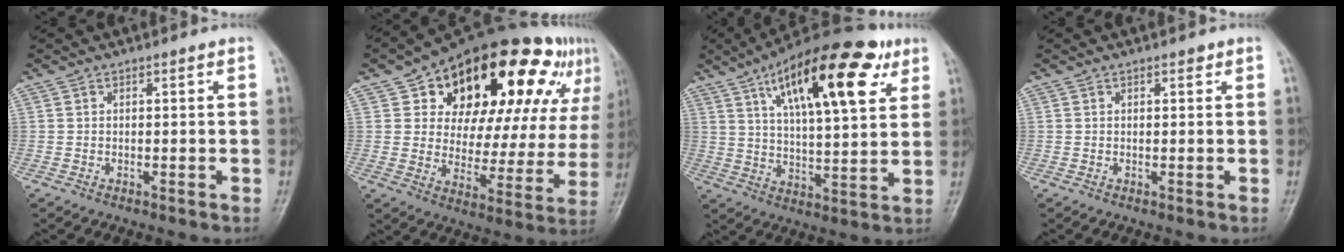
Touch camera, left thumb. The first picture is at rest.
{"total": 30.2, "force": [14.4, 15.6, 21.4], "torque": [-0.257, 0.008, 0.214]}
{"total": 22.9, "force": [10.8, 8.3, 18.5], "torque": [-0.264, -0.018, 0.169]}
{"total": 0.8, "force": [0.5, 0.4, 0.5], "torque": [-0.005, -0.002, 0.005]}